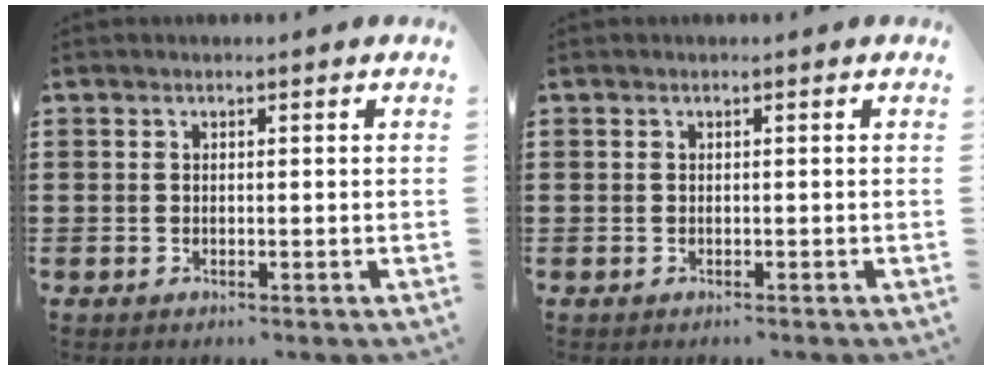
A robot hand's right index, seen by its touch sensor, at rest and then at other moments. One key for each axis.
{"total": 0.0}